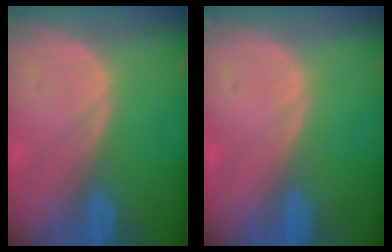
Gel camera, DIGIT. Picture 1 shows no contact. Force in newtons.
{"total": 0.0}